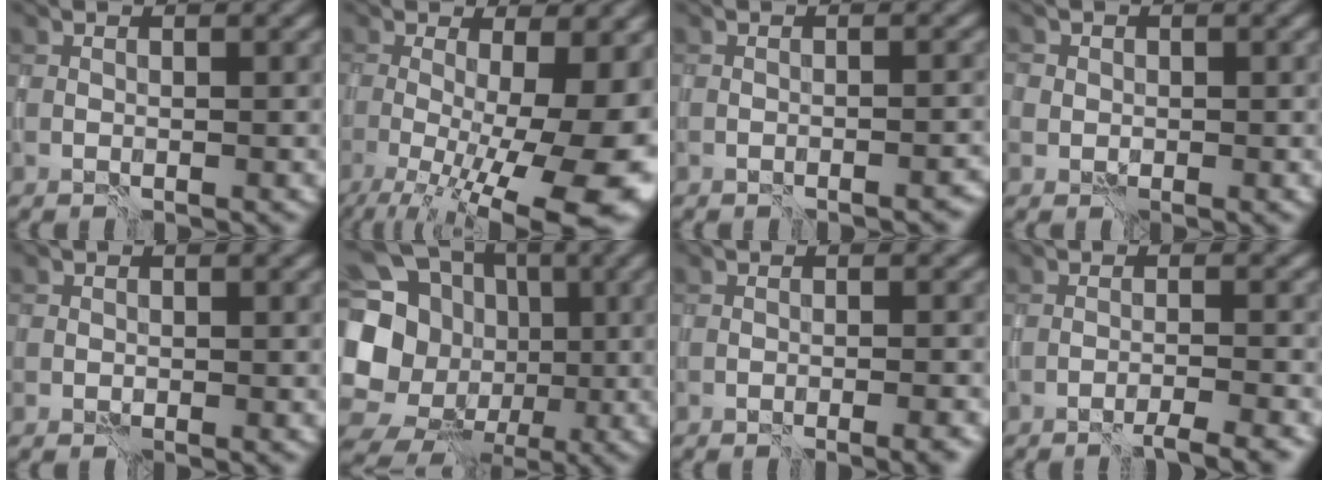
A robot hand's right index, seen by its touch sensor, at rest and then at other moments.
{"total": 15.2, "force": [-3.3, 5.3, 13.9], "torque": [-0.179, -0.026, -0.034]}
{"total": 1.5, "force": [-1.0, 0.3, 1.0], "torque": [-0.016, -0.011, -0.015]}
{"total": 1.7, "force": [0.3, 1.6, 0.3], "torque": [-0.011, 0.000, 0.005]}
{"total": 0.9, "force": [0.1, 0.9, 0.2], "torque": [-0.004, 0.000, 0.002]}
{"total": 19.1, "force": [-1.4, 17.6, 7.2], "torque": [-0.166, 0.014, -0.048]}
{"total": 2.4, "force": [-1.1, 0.6, 2.0], "torque": [-0.013, -0.007, -0.013]}
{"total": 2.9, "force": [-2.3, 0.2, 1.8], "torque": [-0.012, 0.003, -0.048]}